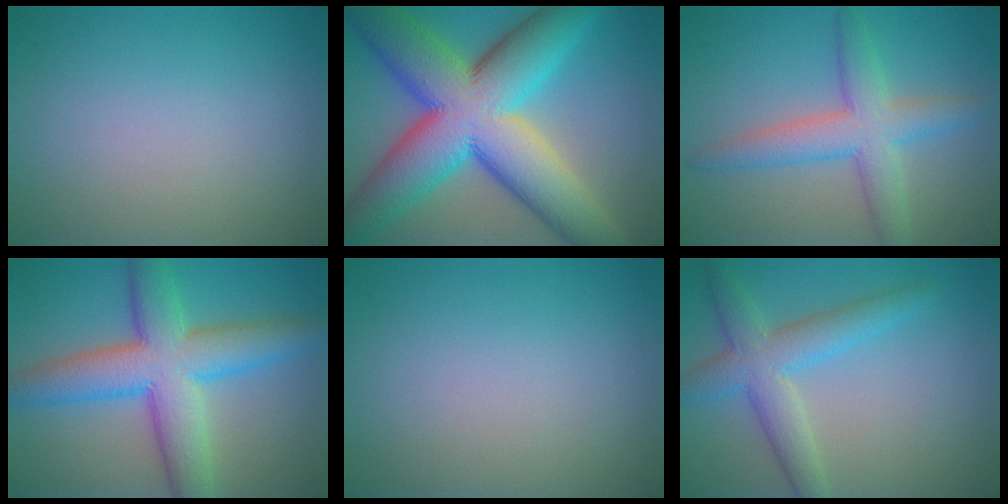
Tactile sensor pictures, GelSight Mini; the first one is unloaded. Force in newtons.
{"total": 16.4, "press": 16.4, "slide": 0.5}
{"total": 5.1, "press": 5.1, "slide": 0.2}
{"total": 9.0, "press": 9.0, "slide": 0.1}
{"total": 0.0}
{"total": 4.8, "press": 4.8, "slide": 0.2}